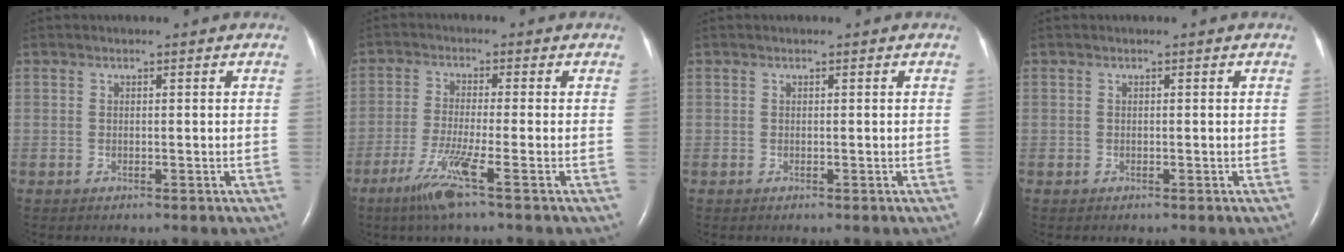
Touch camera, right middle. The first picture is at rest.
{"total": 6.8, "force": [-3.8, -0.9, 5.6], "torque": [-0.113, -0.021, -0.077]}
{"total": 0.0}
{"total": 0.0}